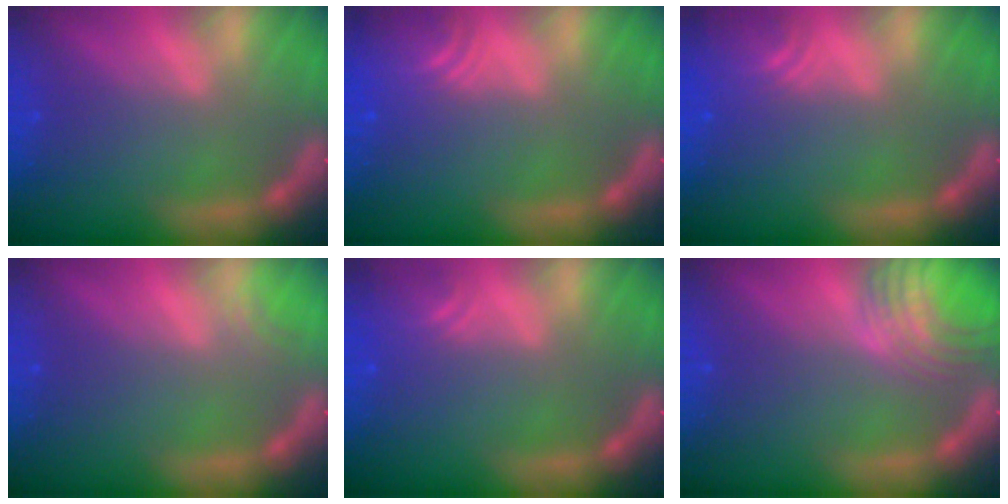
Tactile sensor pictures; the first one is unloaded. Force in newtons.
{"total": 4.5}
{"total": 3.5}
{"total": 0.9}
{"total": 2.4}
{"total": 7.0}